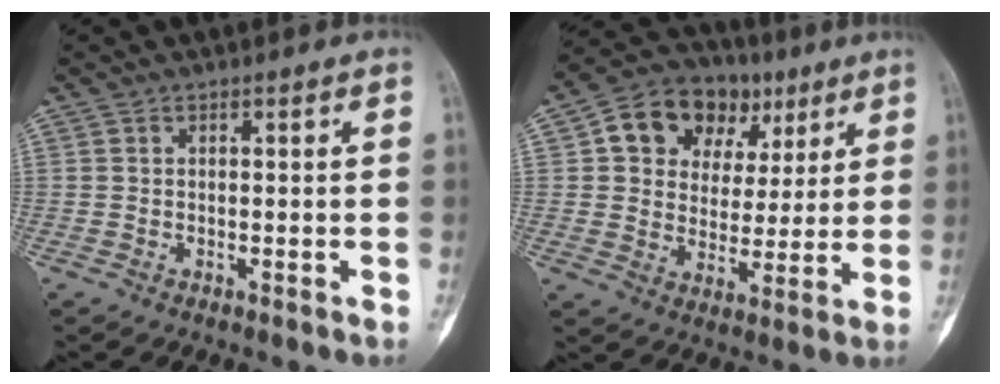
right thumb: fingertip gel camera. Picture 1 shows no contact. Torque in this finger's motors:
{"motor_torque": [0.29, 0.65, 0.48, 0.01, 0.28]}